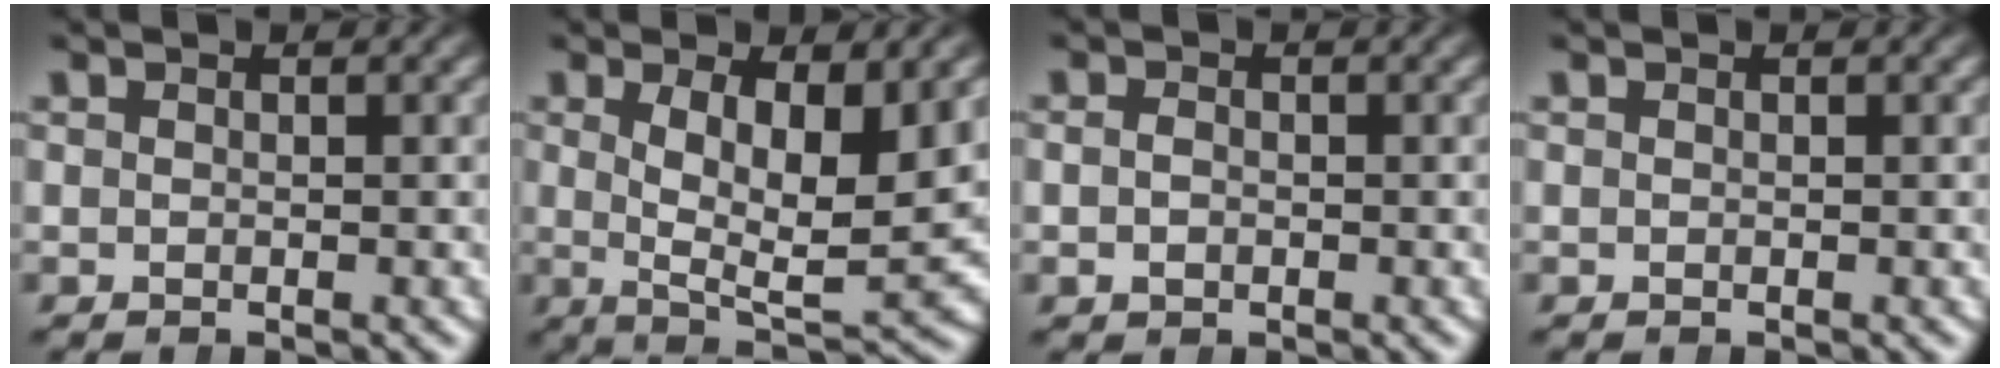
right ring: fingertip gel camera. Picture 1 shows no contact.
{"total": 7.6, "force": [-0.2, 3.1, 6.9], "torque": [-0.119, -0.037, 0.012]}
{"total": 1.2, "force": [-0.4, 0.9, 0.7], "torque": [-0.020, -0.008, -0.003]}
{"total": 0.0}